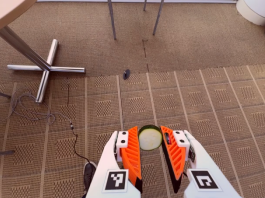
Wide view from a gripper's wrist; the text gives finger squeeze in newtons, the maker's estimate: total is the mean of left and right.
{"total": 8.1, "left": 7.9, "right": 8.2}